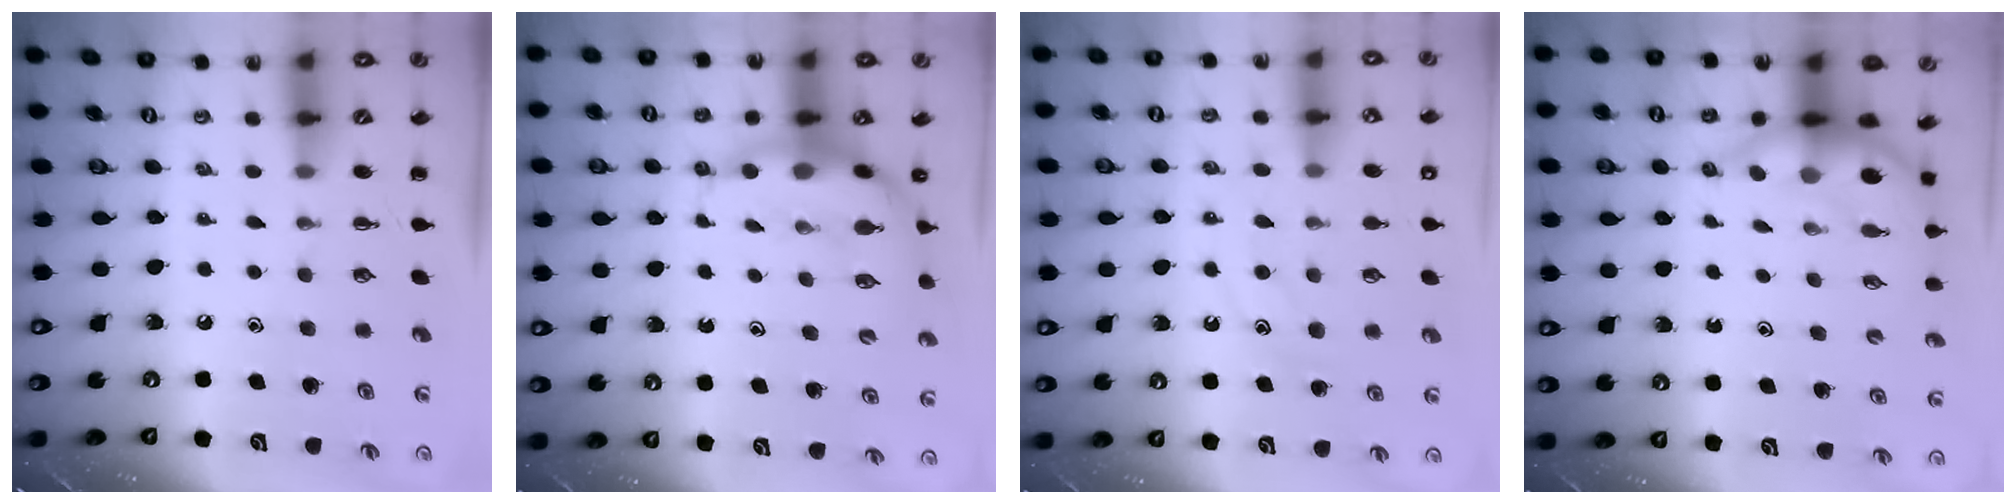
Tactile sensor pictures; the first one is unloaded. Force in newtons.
{"total": 7.7, "press": 7.5, "slide": 1.7}
{"total": 11.1, "press": 11.1, "slide": 1.0}
{"total": 6.1, "press": 6.0, "slide": 0.8}